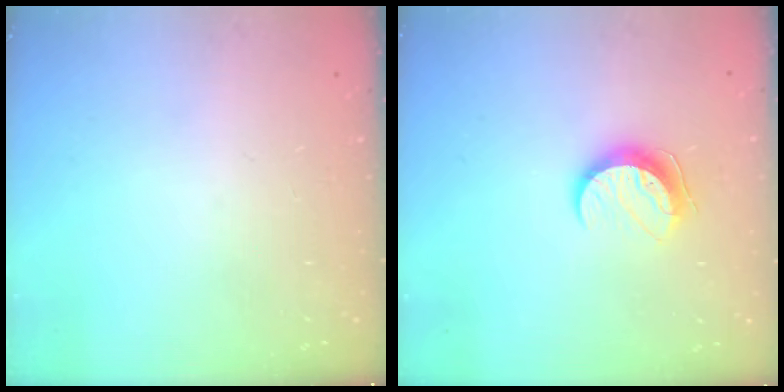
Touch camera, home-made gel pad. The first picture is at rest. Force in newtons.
{"total": 9.0, "press": 8.9, "slide": 0.7}